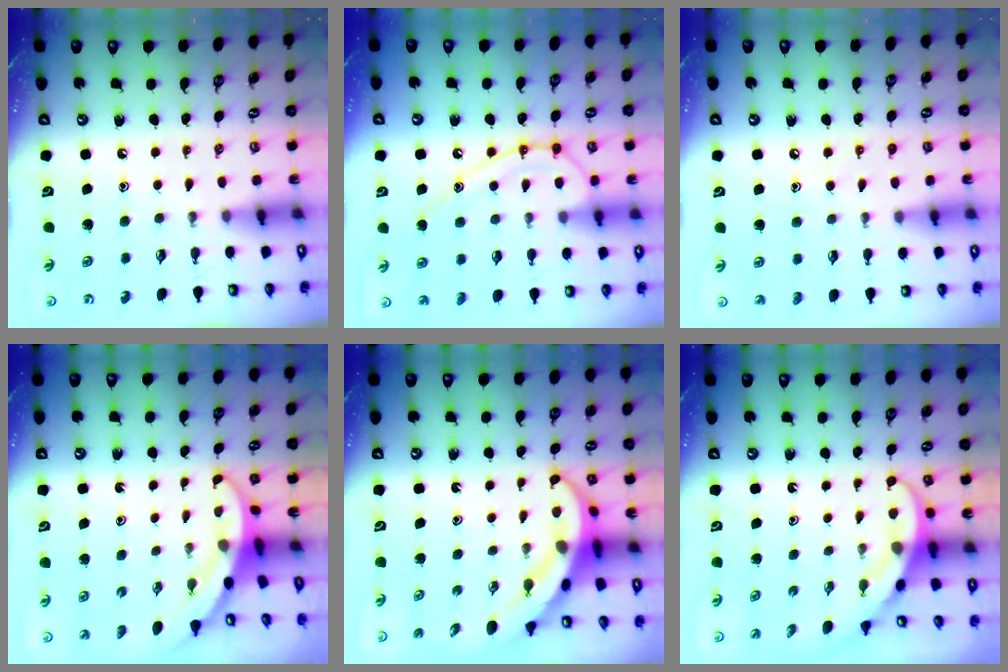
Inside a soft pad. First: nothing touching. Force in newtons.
{"total": 14.3, "press": 14.3, "slide": 1.5}
{"total": 6.7, "press": 6.7, "slide": 0.4}
{"total": 3.4, "press": 3.4, "slide": 0.1}
{"total": 7.0, "press": 6.9, "slide": 0.7}
{"total": 3.9, "press": 3.9, "slide": 0.3}